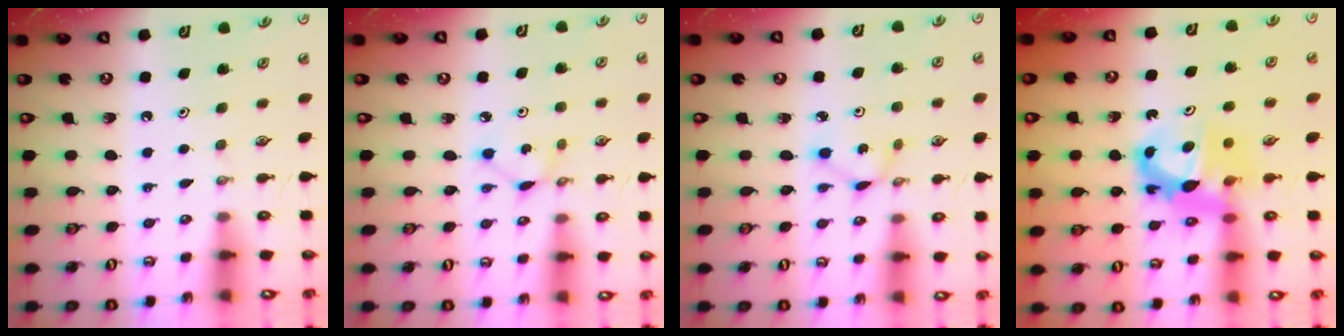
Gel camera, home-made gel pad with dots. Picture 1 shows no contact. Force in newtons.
{"total": 1.7, "press": 1.7, "slide": 0.1}
{"total": 2.1, "press": 2.1, "slide": 0.3}
{"total": 7.9, "press": 7.9, "slide": 0.5}